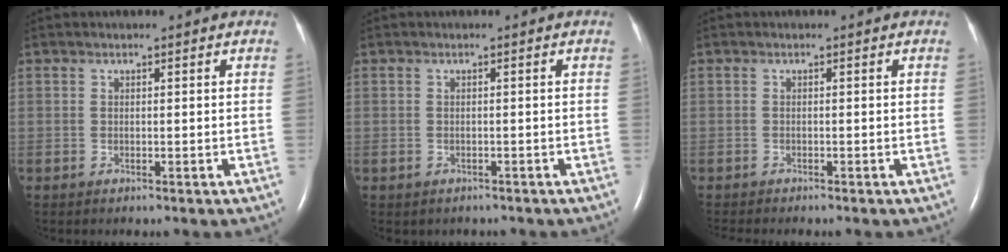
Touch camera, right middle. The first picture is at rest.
{"total": 1.6, "force": [-1.3, 0.9, 0.3], "torque": [-0.011, 0.000, -0.013]}
{"total": 3.0, "force": [-2.7, 0.2, 1.2], "torque": [-0.019, -0.005, -0.036]}